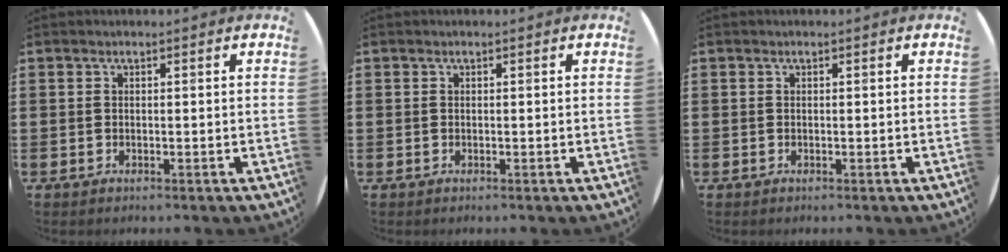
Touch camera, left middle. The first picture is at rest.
{"total": 0.0}
{"total": 0.0}